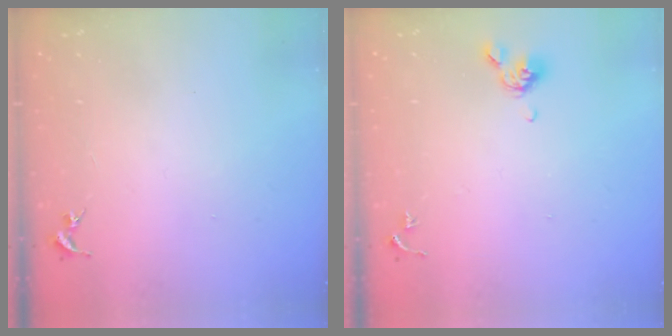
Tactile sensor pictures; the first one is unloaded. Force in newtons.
{"total": 5.2, "press": 5.1, "slide": 1.1}